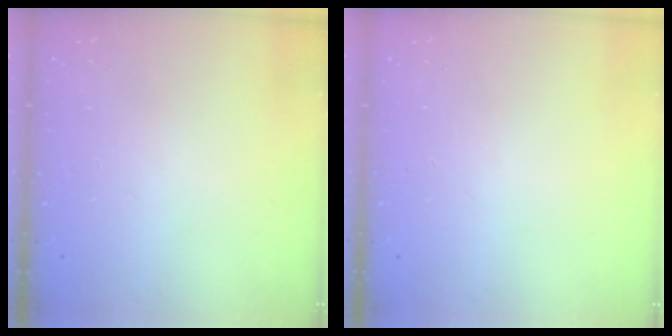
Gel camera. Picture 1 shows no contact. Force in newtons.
{"total": 0.0}